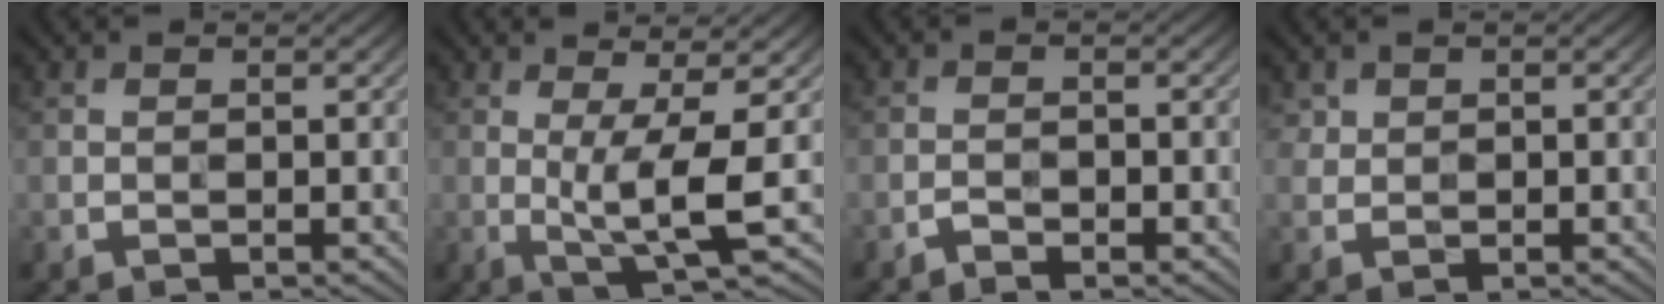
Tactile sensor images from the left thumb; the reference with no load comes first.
{"total": 5.5, "force": [0.2, 0.6, 5.4], "torque": [-0.108, 0.006, 0.008]}
{"total": 1.6, "force": [-1.3, 0.4, 0.9], "torque": [-0.017, 0.005, -0.028]}
{"total": 1.7, "force": [0.9, 1.4, 0.3], "torque": [-0.010, 0.000, 0.019]}